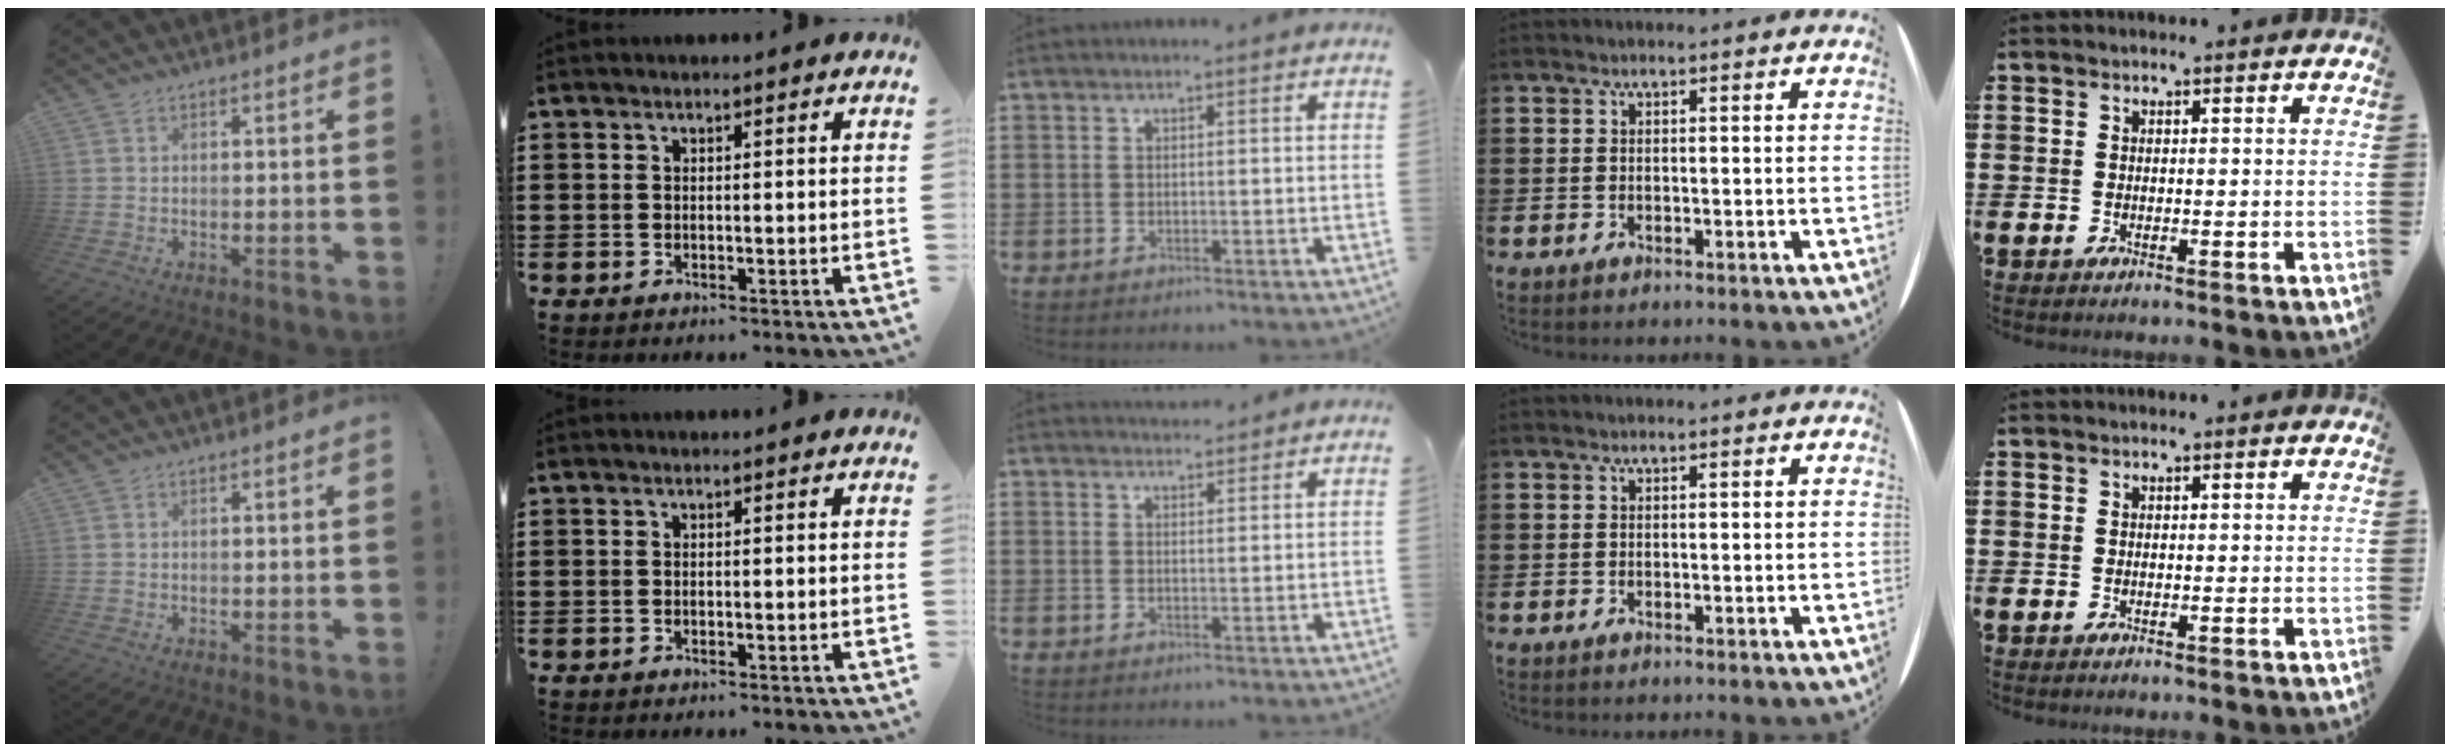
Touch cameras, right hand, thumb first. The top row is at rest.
{"middle": {"total": 1.9, "force": [1.9, 0.3, 0.0], "torque": [-0.004, 0.003, 0.037]}}